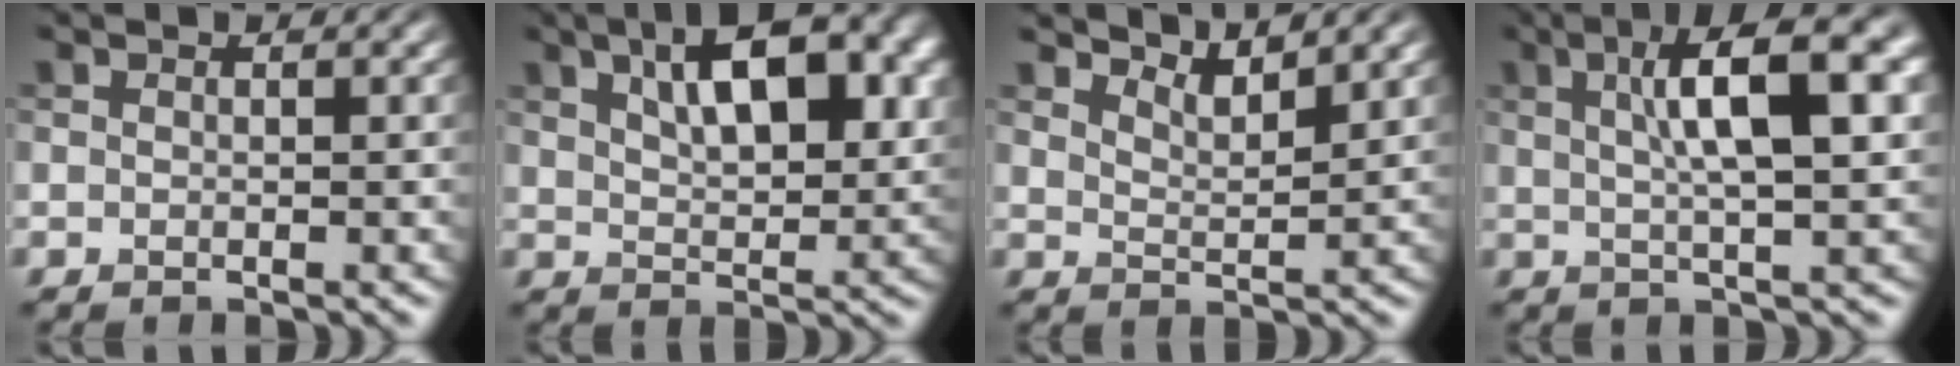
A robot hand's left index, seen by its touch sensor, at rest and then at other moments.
{"total": 9.8, "force": [4.2, 4.2, 7.8], "torque": [-0.118, 0.015, 0.064]}
{"total": 3.1, "force": [2.9, 0.3, 0.9], "torque": [-0.009, -0.002, 0.046]}
{"total": 9.6, "force": [3.1, 2.4, 8.8], "torque": [-0.124, 0.019, 0.042]}